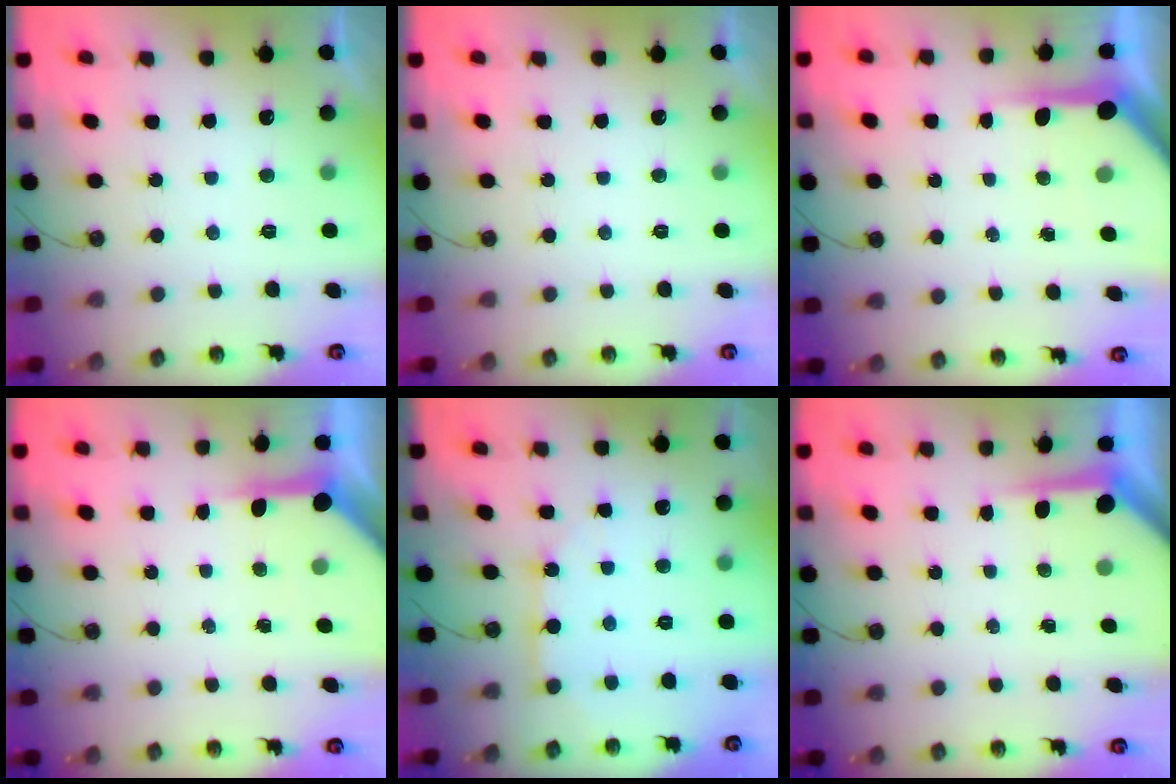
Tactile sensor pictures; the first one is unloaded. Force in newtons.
{"total": 0.0}
{"total": 7.8, "press": 7.8, "slide": 0.7}
{"total": 6.3, "press": 6.2, "slide": 0.6}
{"total": 6.6, "press": 6.5, "slide": 0.7}
{"total": 4.0, "press": 4.0, "slide": 0.3}